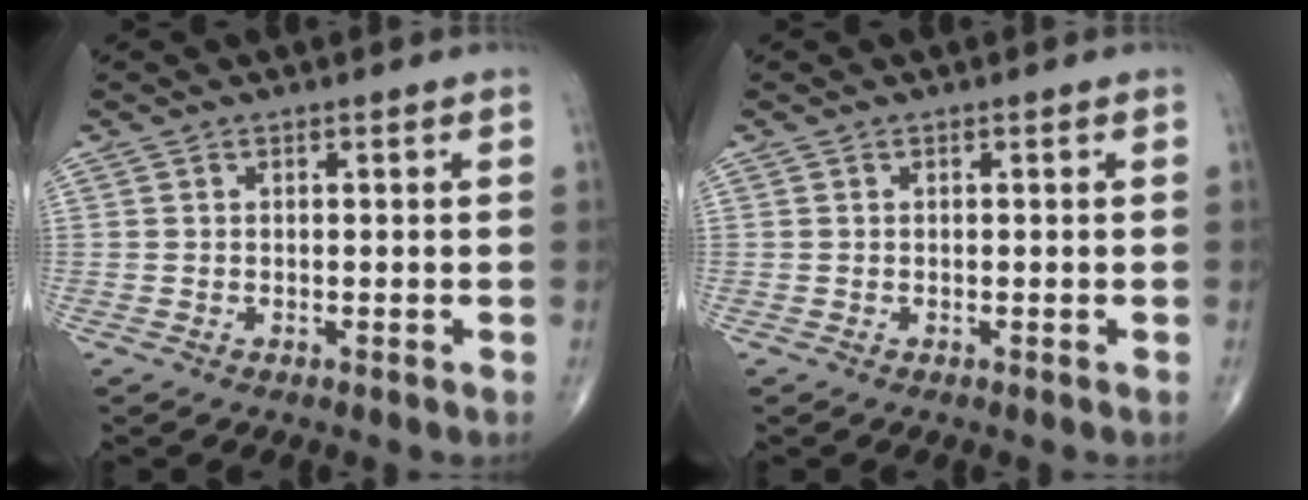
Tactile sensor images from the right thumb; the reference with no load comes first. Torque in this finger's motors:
{"motor_torque": [0.03, 0.04, -0.02, 0.02, 0.00]}